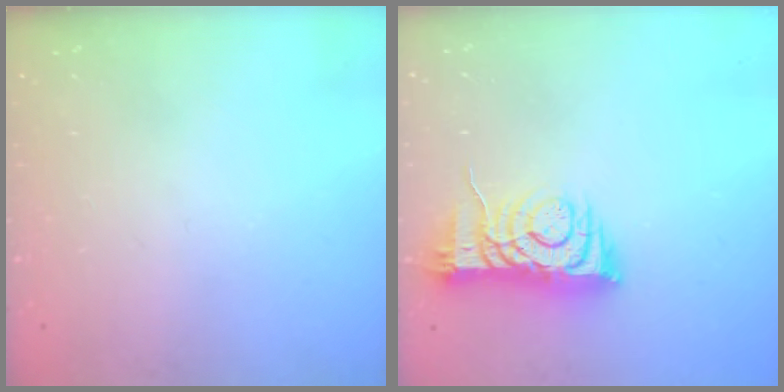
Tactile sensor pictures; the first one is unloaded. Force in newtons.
{"total": 8.0, "press": 7.9, "slide": 1.3}